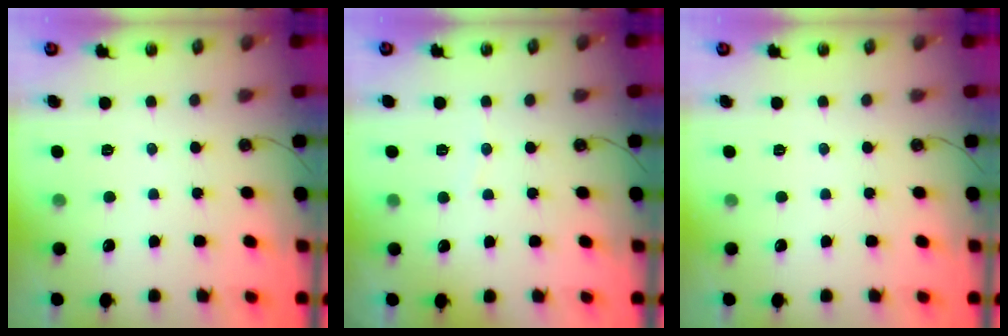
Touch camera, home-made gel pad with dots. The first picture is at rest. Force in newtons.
{"total": 2.0, "press": 1.8, "slide": 1.0}
{"total": 0.0}